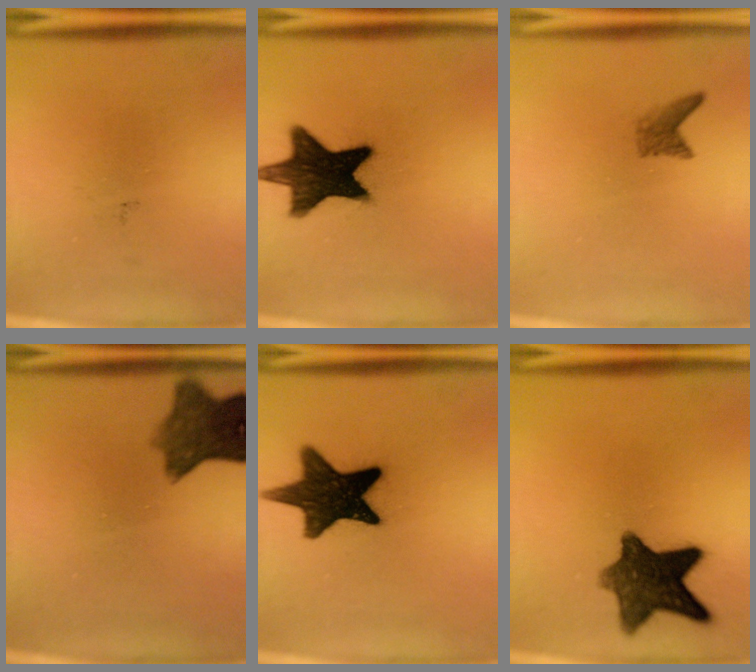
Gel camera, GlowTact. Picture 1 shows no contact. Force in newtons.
{"total": 15.8}
{"total": 1.7}
{"total": 8.1}
{"total": 15.9}
{"total": 11.3}